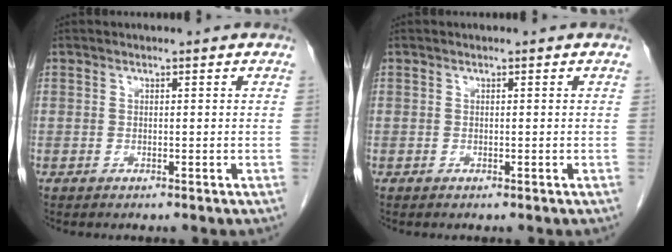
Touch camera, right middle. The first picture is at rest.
{"total": 0.0}